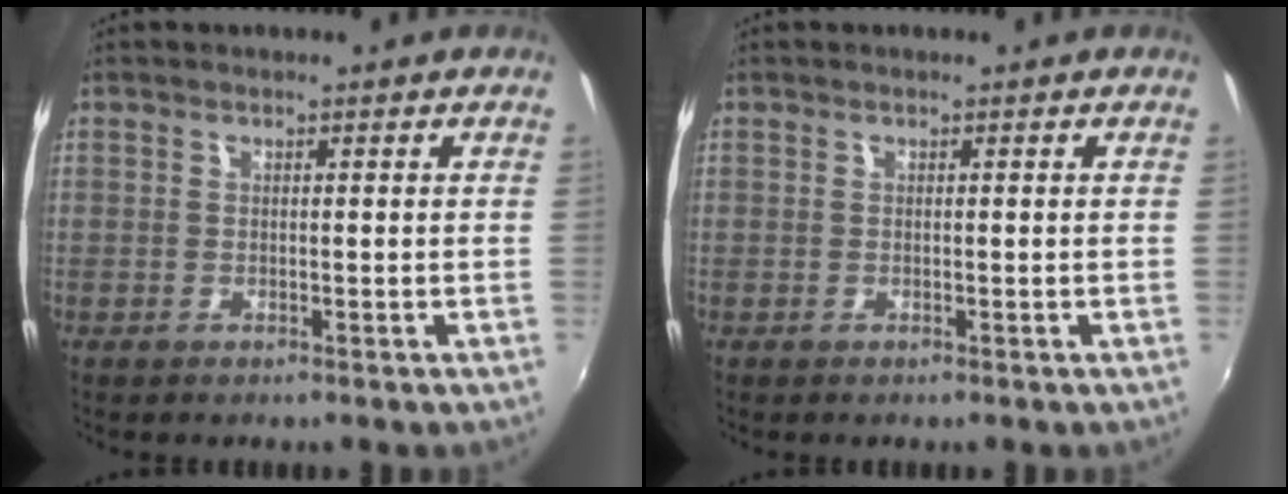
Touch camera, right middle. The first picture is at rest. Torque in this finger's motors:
{"motor_torque": [0.31, -0.20, 0.05, 0.00]}